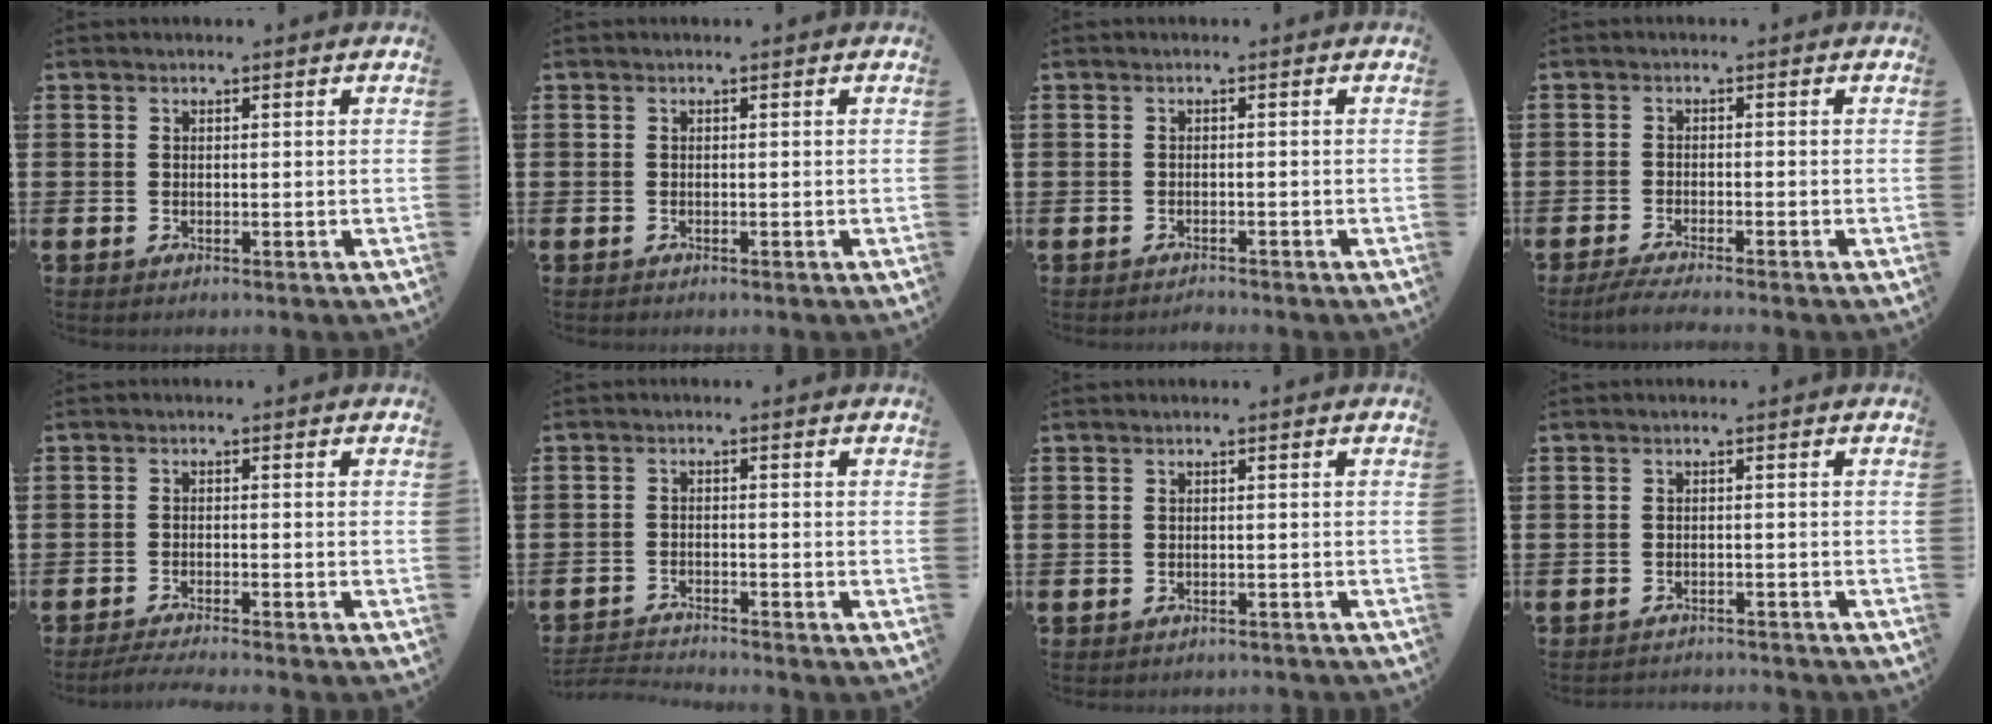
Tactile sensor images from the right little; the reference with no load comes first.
{"total": 0.0}
{"total": 0.8, "force": [-0.8, 0.0, 0.0], "torque": [-0.003, -0.001, -0.016]}
{"total": 2.1, "force": [-1.6, -0.1, 1.2], "torque": [-0.020, 0.000, -0.030]}
{"total": 1.9, "force": [-1.7, -0.1, 0.8], "torque": [-0.012, 0.004, -0.033]}
{"total": 2.1, "force": [-2.1, -0.1, 0.0], "torque": [-0.005, 0.002, -0.046]}
{"total": 0.6, "force": [-0.6, 0.0, 0.0], "torque": [-0.002, -0.002, -0.012]}
{"total": 1.3, "force": [-1.2, -0.1, -0.1], "torque": [-0.003, 0.003, -0.027]}